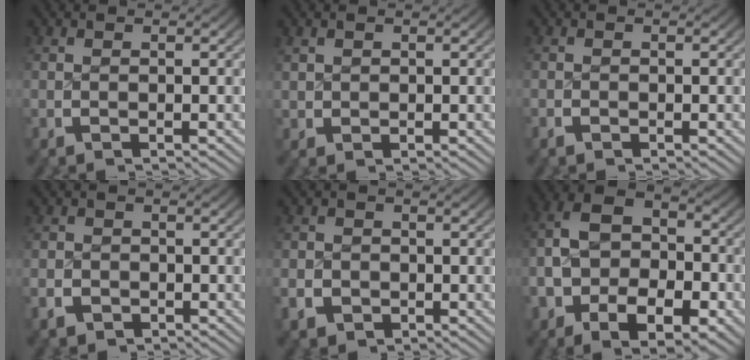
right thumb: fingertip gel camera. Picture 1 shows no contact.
{"total": 1.3, "force": [0.5, 1.1, 0.4], "torque": [-0.008, -0.006, 0.016]}
{"total": 0.6, "force": [-0.6, 0.3, 0.0], "torque": [0.000, -0.004, -0.013]}
{"total": 2.6, "force": [-1.4, 2.1, 0.6], "torque": [-0.012, -0.007, -0.024]}
{"total": 3.4, "force": [-1.2, 3.0, 1.2], "torque": [-0.023, -0.011, -0.018]}
{"total": 11.3, "force": [-0.8, 8.3, 7.6], "torque": [-0.159, -0.031, -0.007]}